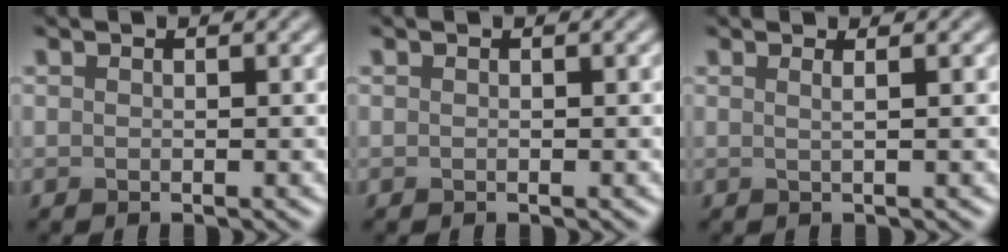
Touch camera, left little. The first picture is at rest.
{"total": 0.0}
{"total": 1.6, "force": [0.6, 0.7, 1.3], "torque": [-0.011, -0.001, -0.011]}